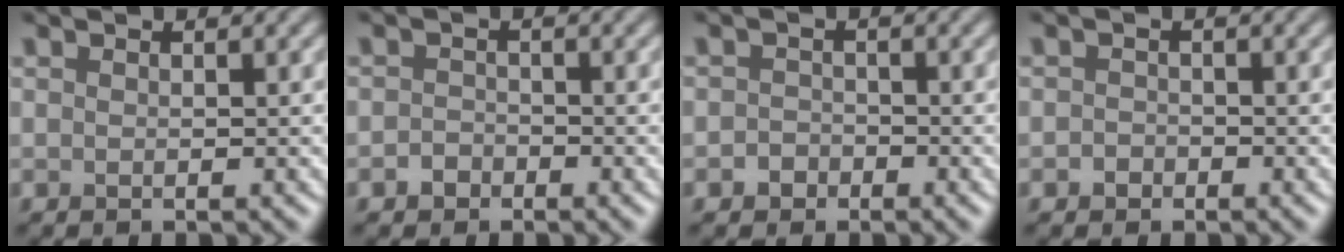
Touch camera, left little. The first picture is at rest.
{"total": 1.2, "force": [-0.8, 0.9, 0.3], "torque": [-0.001, 0.003, -0.016]}
{"total": 1.3, "force": [-0.7, 1.0, 0.3], "torque": [0.002, 0.003, -0.015]}
{"total": 0.9, "force": [-0.5, 0.8, 0.2], "torque": [-0.001, 0.000, -0.011]}